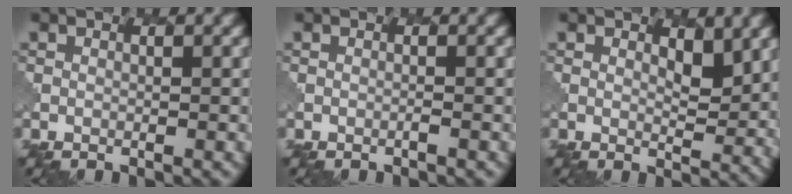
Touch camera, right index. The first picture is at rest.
{"total": 0.0}
{"total": 2.6, "force": [1.4, 1.1, 1.8], "torque": [-0.031, -0.011, 0.029]}